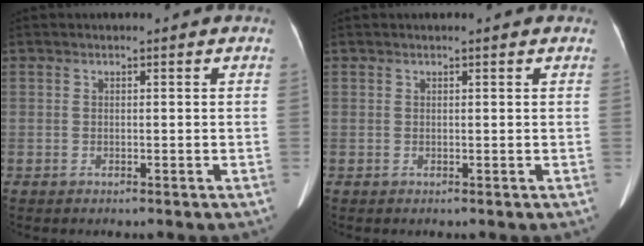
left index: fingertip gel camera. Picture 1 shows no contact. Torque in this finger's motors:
{"motor_torque": [-1.18, 0.92, -0.84, -0.10]}